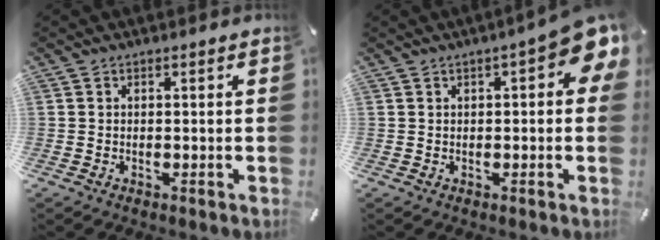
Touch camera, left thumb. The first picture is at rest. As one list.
[{"total": 8.1, "force": [2.6, 2.8, 7.1], "torque": [-0.098, -0.011, 0.043]}]